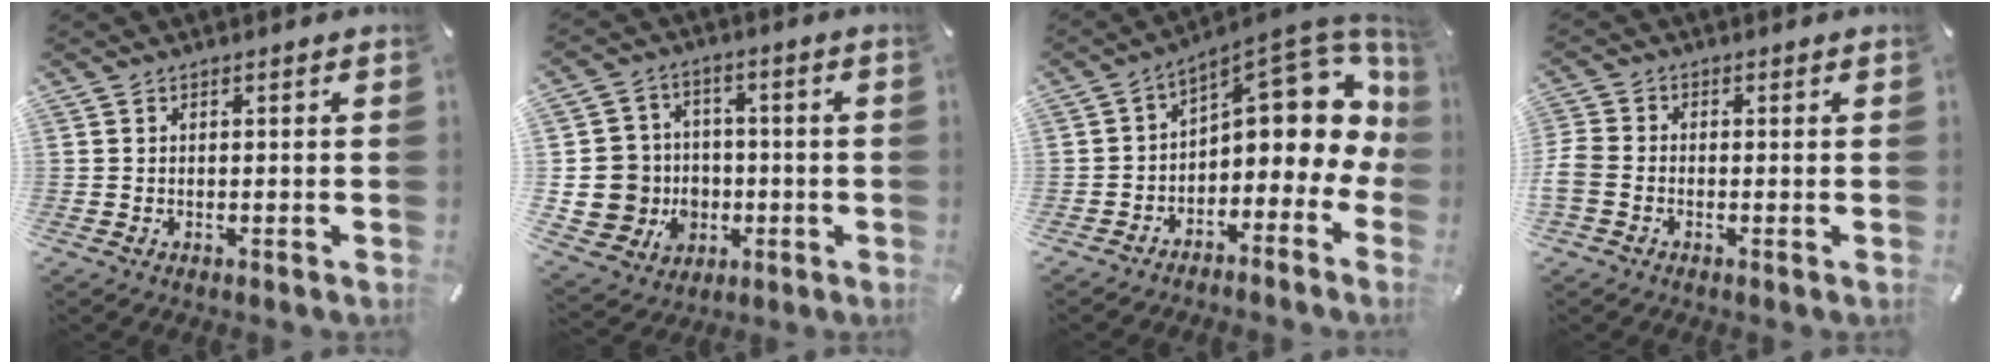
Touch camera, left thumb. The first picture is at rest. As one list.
[{"total": 11.6, "force": [-1.7, 11.2, 2.5], "torque": [-0.070, 0.014, -0.021]}, {"total": 11.8, "force": [5.7, 6.5, 8.1], "torque": [-0.092, -0.059, 0.092]}, {"total": 3.5, "force": [-1.2, 2.7, 1.9], "torque": [-0.044, 0.006, -0.023]}]